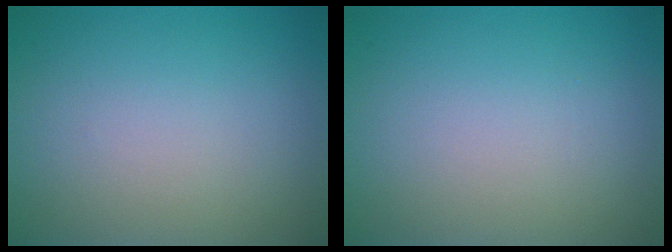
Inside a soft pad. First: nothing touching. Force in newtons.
{"total": 0.0}